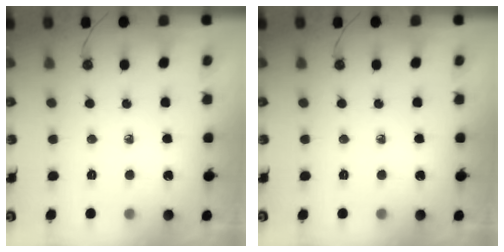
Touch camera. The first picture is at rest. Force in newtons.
{"total": 0.0}